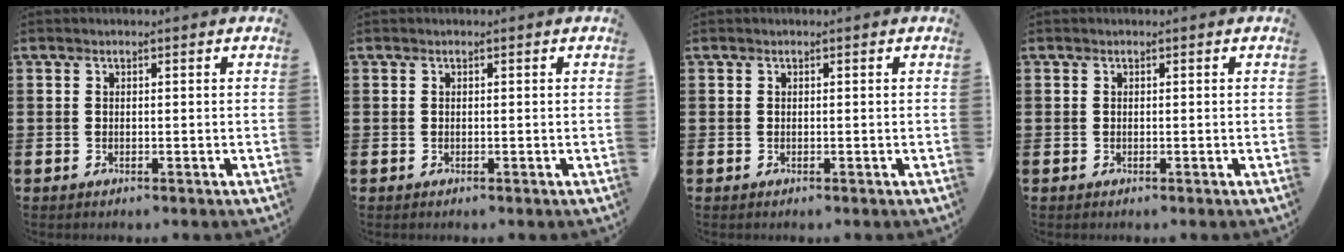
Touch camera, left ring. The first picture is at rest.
{"total": 0.0}
{"total": 0.0}
{"total": 0.0}